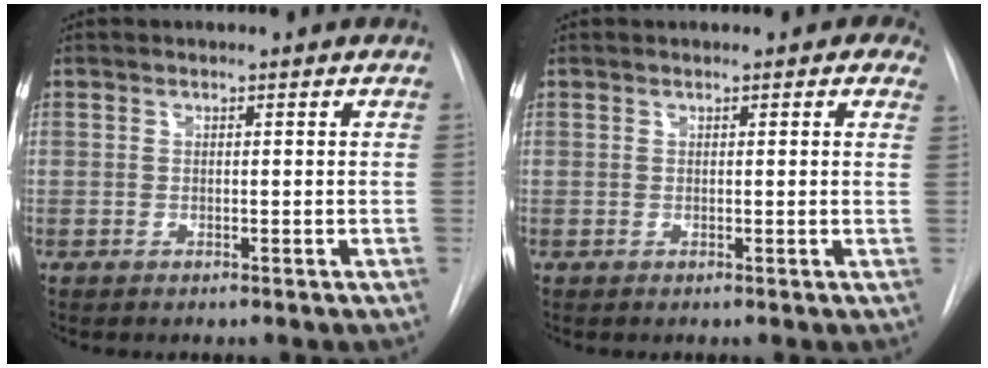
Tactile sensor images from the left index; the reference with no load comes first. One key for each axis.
{"total": 2.5, "fx": 1.7, "fy": 1.3, "fz": 1.4, "tx": -0.002, "ty": 0.001, "tz": 0.007}